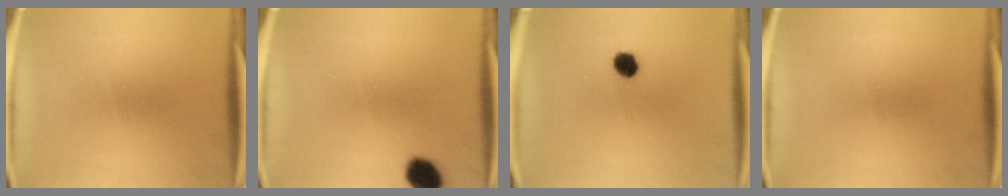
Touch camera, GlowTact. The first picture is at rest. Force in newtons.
{"total": 6.4}
{"total": 3.9}
{"total": 0.0}